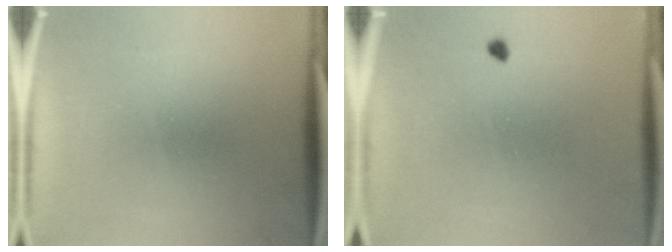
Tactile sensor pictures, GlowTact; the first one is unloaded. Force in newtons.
{"total": 0.7}